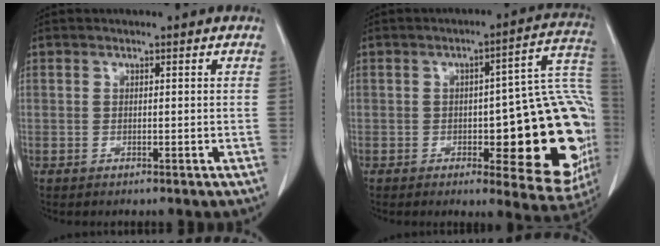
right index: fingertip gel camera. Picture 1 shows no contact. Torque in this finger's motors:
{"motor_torque": [1.43, -0.11, 0.36, 0.09]}